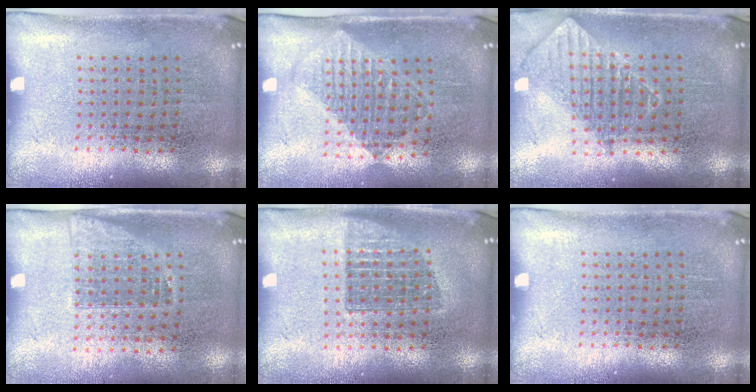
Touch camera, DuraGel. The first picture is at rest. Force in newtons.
{"total": 1.2, "press": 1.0, "slide": 0.5}
{"total": 1.0, "press": 0.9, "slide": 0.3}
{"total": 1.2, "press": 1.0, "slide": 0.7}
{"total": 1.4, "press": 1.2, "slide": 0.8}
{"total": 0.0}